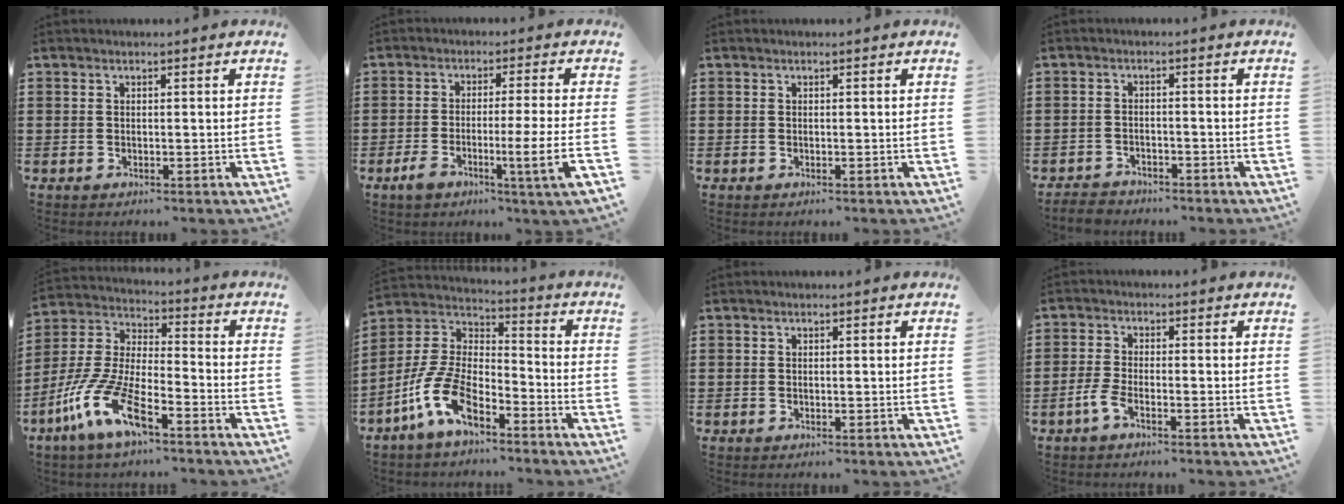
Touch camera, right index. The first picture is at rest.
{"total": 7.8, "force": [-2.7, -0.3, 7.3], "torque": [-0.118, -0.017, -0.051]}
{"total": 0.0}
{"total": 2.3, "force": [-2.3, 0.4, 0.2], "torque": [-0.010, -0.001, -0.048]}
{"total": 11.1, "force": [-7.4, 2.7, 7.8], "torque": [-0.201, -0.011, -0.154]}
{"total": 11.1, "force": [-7.1, 4.2, 7.4], "torque": [-0.195, 0.001, -0.147]}
{"total": 0.0}
{"total": 2.9, "force": [-1.7, 0.6, 2.3], "torque": [-0.061, -0.006, -0.038]}